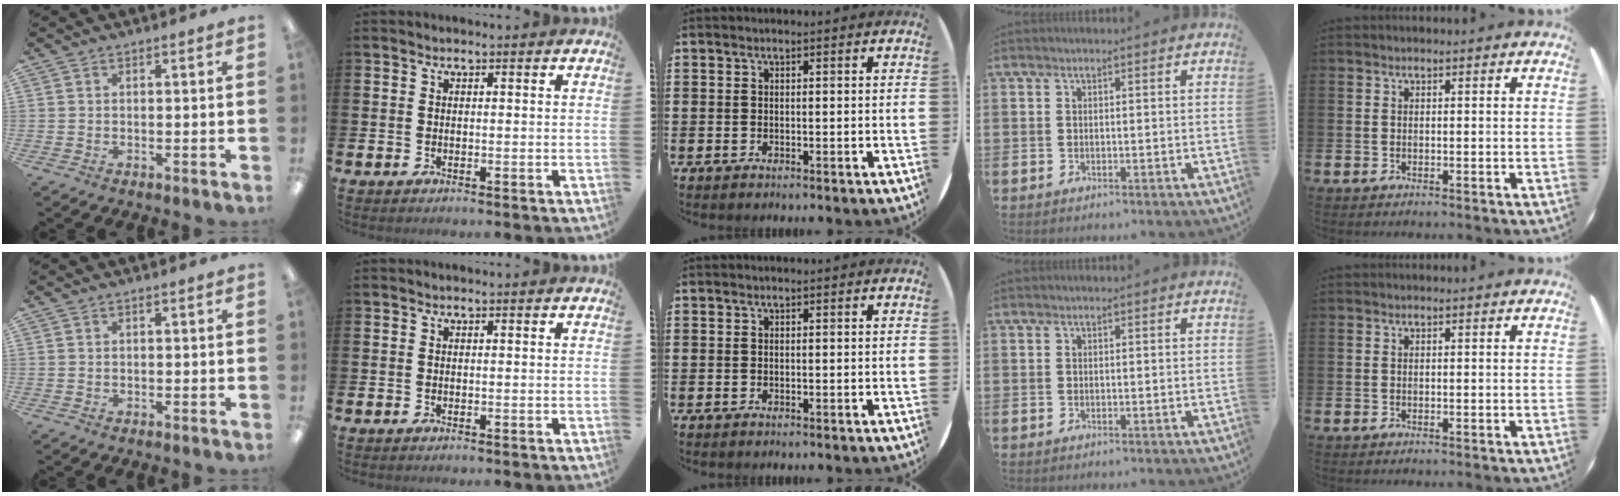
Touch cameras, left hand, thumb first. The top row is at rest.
{}